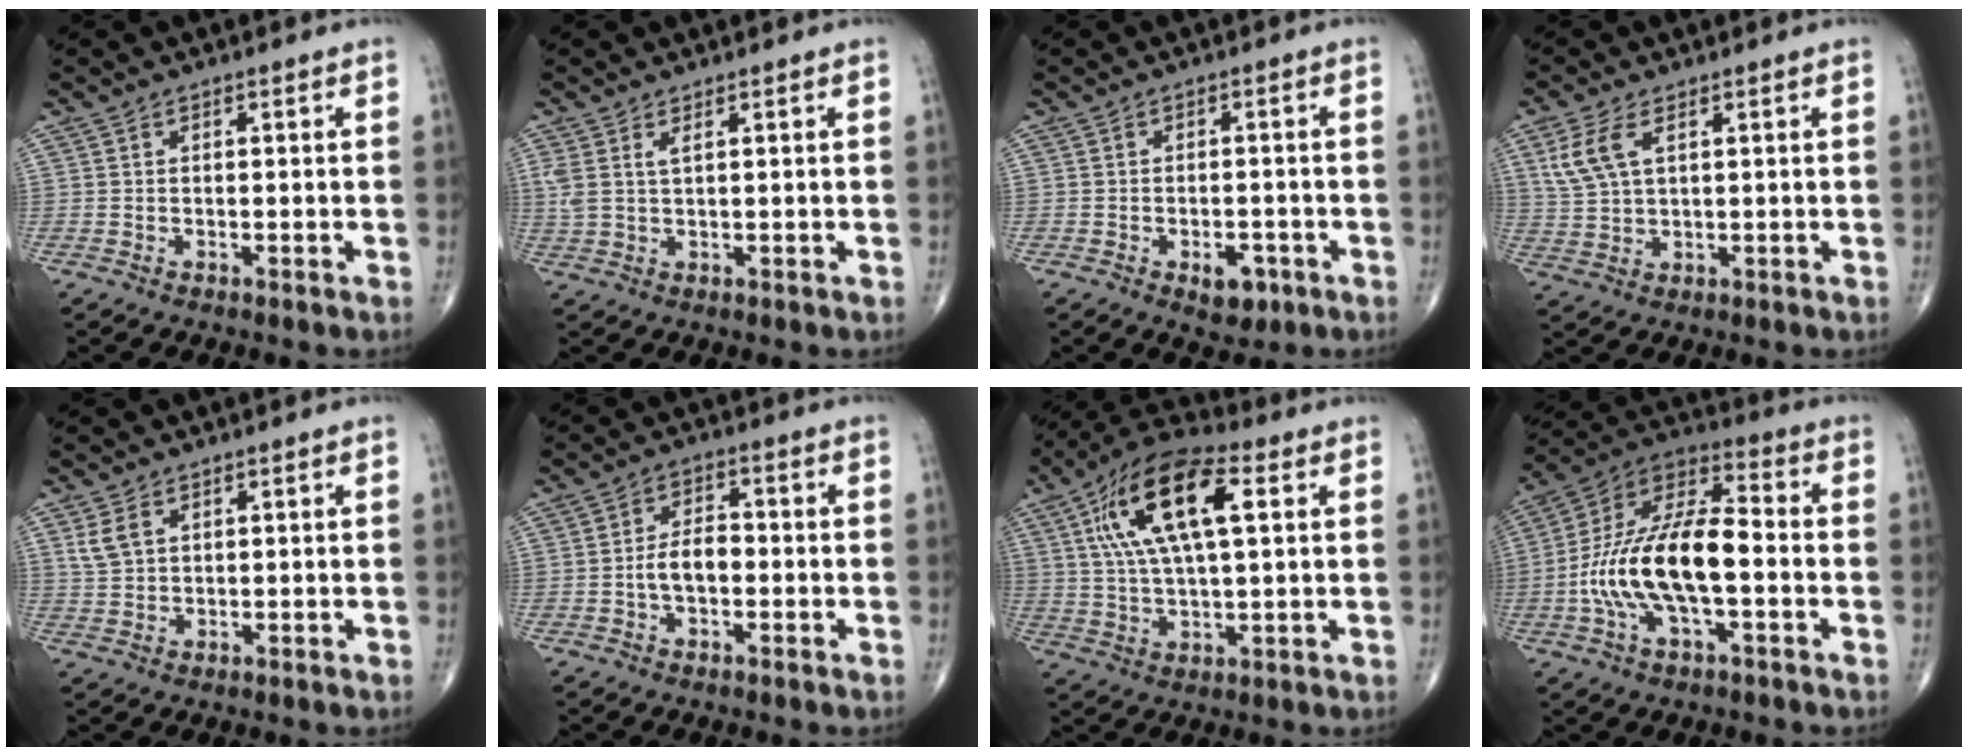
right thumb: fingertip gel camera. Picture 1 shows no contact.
{"total": 3.1, "force": [1.4, 1.2, 2.5], "torque": [-0.065, 0.008, 0.037]}
{"total": 4.8, "force": [-2.2, 2.8, 3.2], "torque": [-0.031, 0.008, -0.024]}
{"total": 6.7, "force": [2.6, 3.3, 5.1], "torque": [-0.124, 0.001, 0.060]}
{"total": 3.8, "force": [1.8, 2.5, 2.3], "torque": [-0.046, -0.002, 0.044]}
{"total": 5.4, "force": [-1.1, 3.2, 4.3], "torque": [-0.074, 0.021, -0.024]}
{"total": 17.8, "force": [5.3, 7.3, 15.4], "torque": [-0.283, 0.016, 0.088]}
{"total": 19.4, "force": [-3.2, 8.6, 17.1], "torque": [-0.331, 0.040, -0.062]}